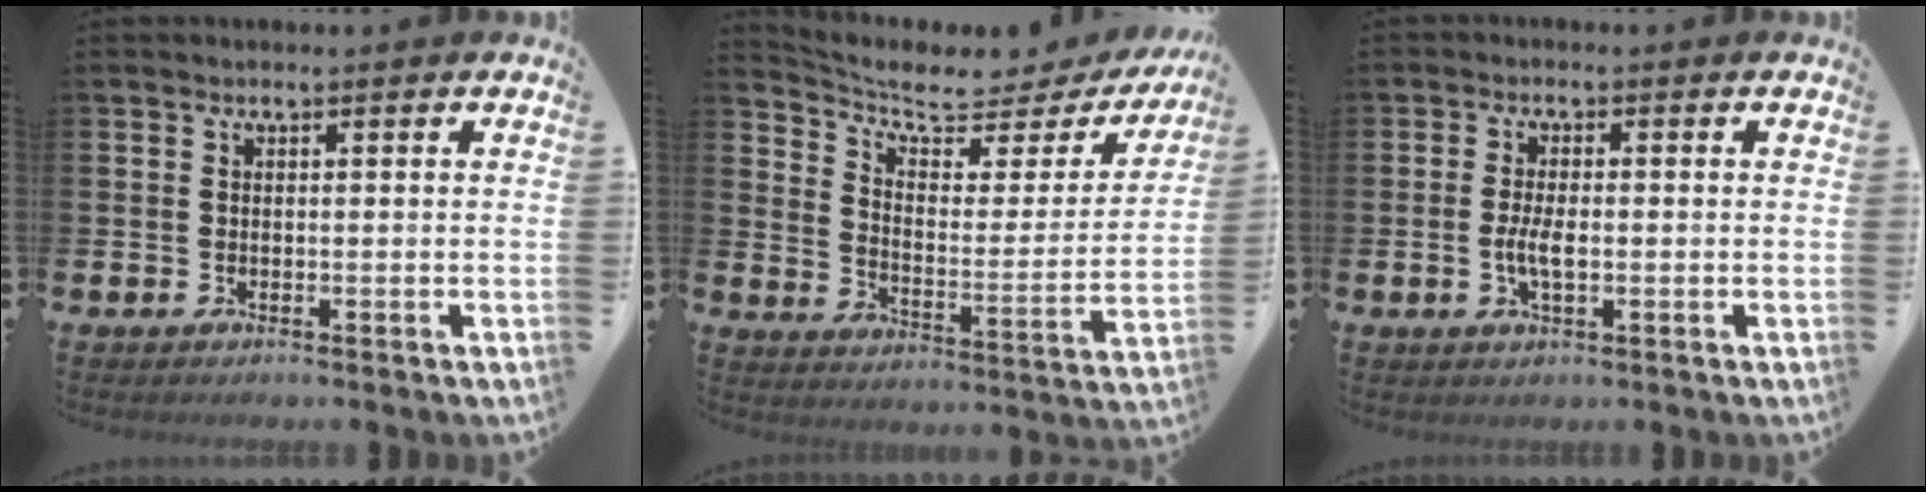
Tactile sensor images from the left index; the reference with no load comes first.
{"total": 6.0, "force": [5.2, 2.1, 2.1], "torque": [-0.068, -0.045, 0.080]}
{"total": 3.3, "force": [-0.7, 1.2, 3.0], "torque": [-0.051, -0.005, -0.018]}